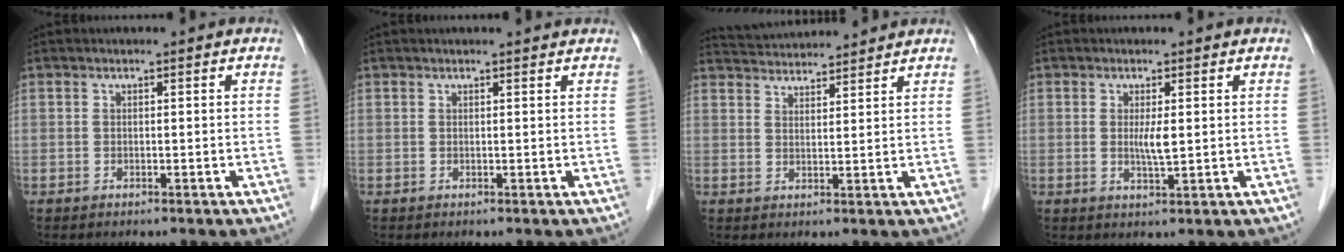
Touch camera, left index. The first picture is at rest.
{"total": 1.6, "force": [1.5, 0.0, 0.3], "torque": [-0.009, 0.006, 0.018]}
{"total": 8.5, "force": [8.3, 0.5, 1.7], "torque": [-0.037, 0.032, 0.129]}
{"total": 2.6, "force": [0.3, 0.3, 2.5], "torque": [-0.051, -0.005, 0.006]}